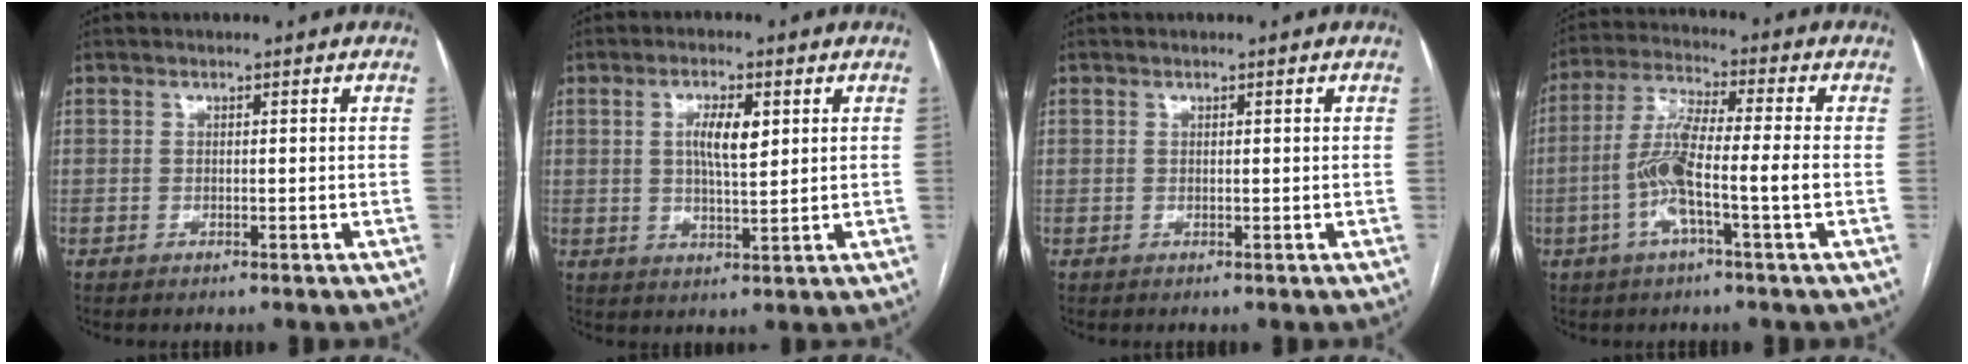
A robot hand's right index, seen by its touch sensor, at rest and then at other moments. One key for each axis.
{"total": 5.4, "fx": 1.5, "fy": 1.4, "fz": 5.1, "tx": -0.095, "ty": 0.002, "tz": 0.028}
{"total": 0.0}
{"total": 9.7, "fx": -2.5, "fy": 0.3, "fz": 9.4, "tx": -0.190, "ty": 0.011, "tz": -0.053}